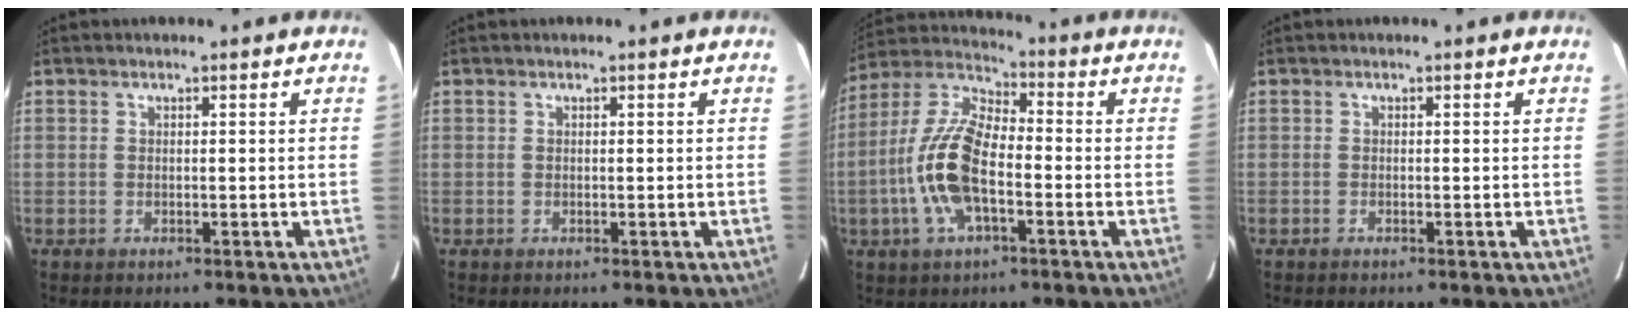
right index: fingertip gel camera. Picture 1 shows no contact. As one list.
[{"total": 0.0}, {"total": 14.2, "force": [-3.6, 6.1, 12.3], "torque": [-0.260, 0.005, -0.075]}, {"total": 0.0}]